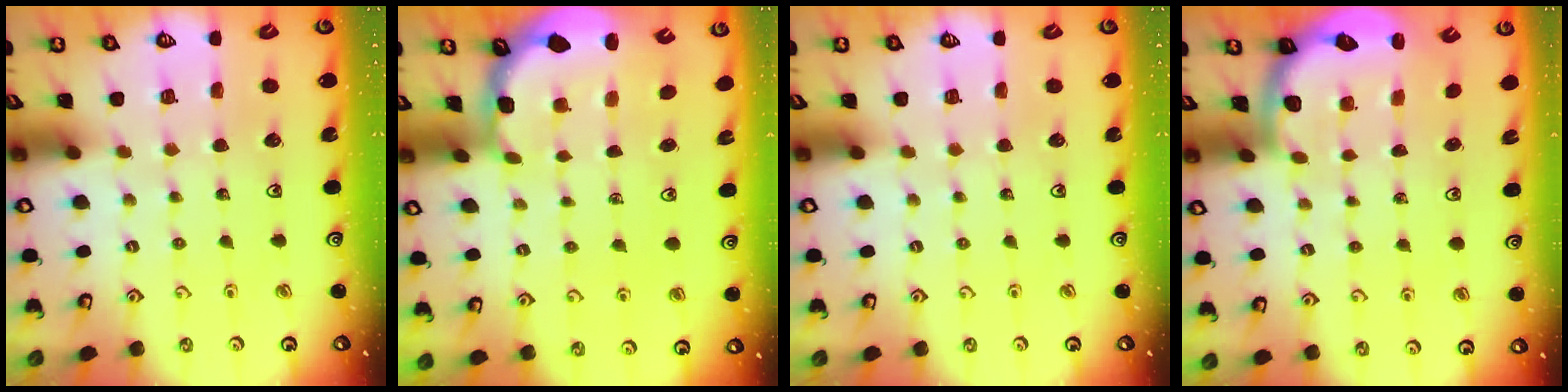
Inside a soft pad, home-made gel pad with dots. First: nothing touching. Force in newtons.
{"total": 2.4, "press": 1.6, "slide": 1.8}
{"total": 0.0}
{"total": 2.5, "press": 2.1, "slide": 1.4}